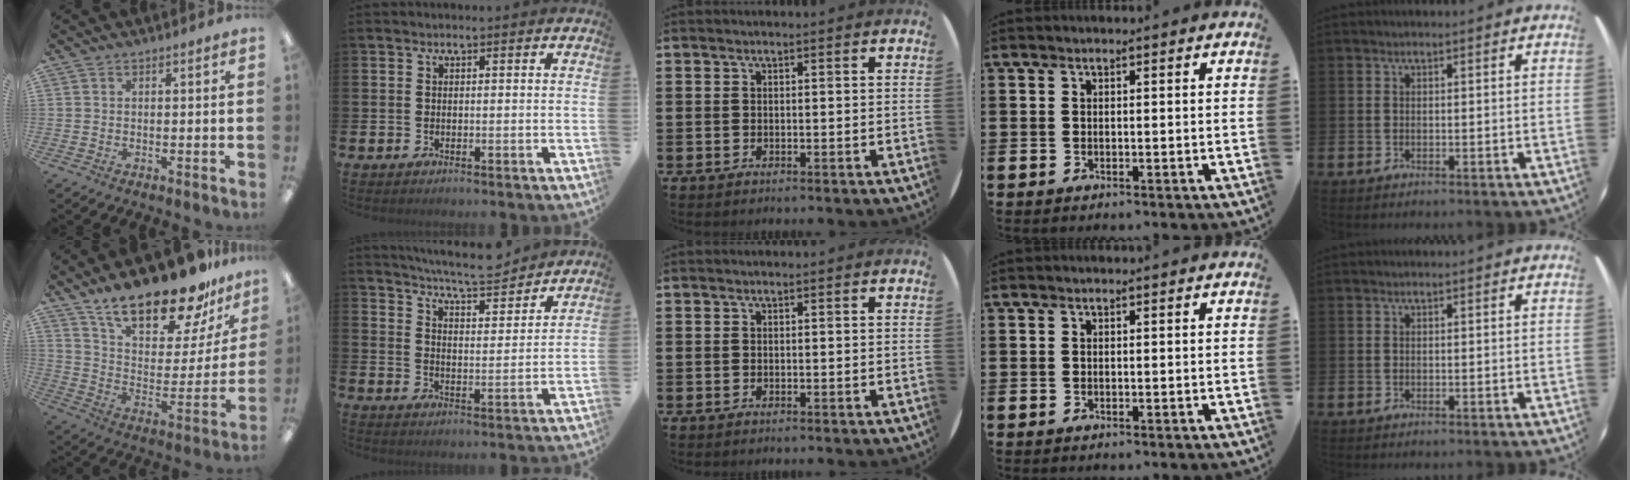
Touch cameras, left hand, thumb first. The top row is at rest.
{"thumb": {"total": 23.3, "force": [18.7, 7.7, 11.6], "torque": [-0.183, -0.126, 0.319]}, "index": {"total": 7.6, "force": [7.3, 1.0, 2.0], "torque": [-0.056, -0.052, 0.125]}}